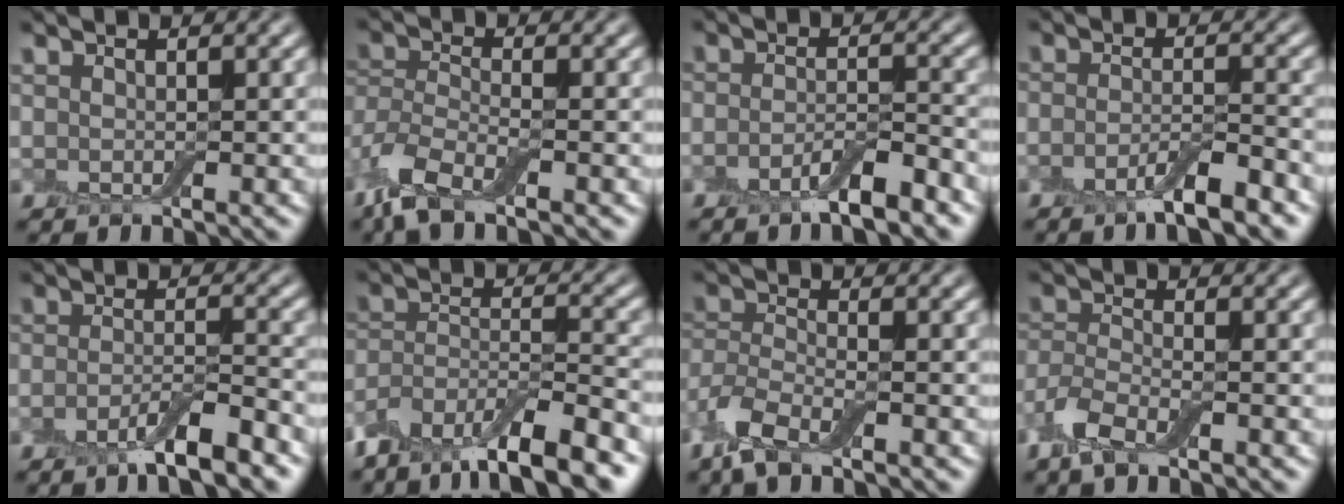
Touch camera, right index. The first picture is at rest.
{"total": 6.0, "force": [-4.0, 2.3, 3.8], "torque": [-0.081, -0.006, -0.090]}
{"total": 3.9, "force": [-2.6, 0.8, 2.9], "torque": [-0.052, 0.002, -0.052]}
{"total": 3.9, "force": [-2.5, 0.7, 2.9], "torque": [-0.052, 0.000, -0.053]}
{"total": 4.6, "force": [-3.0, 0.8, 3.4], "torque": [-0.057, 0.001, -0.061]}
{"total": 10.8, "force": [-8.3, 3.4, 6.0], "torque": [-0.109, 0.001, -0.149]}
{"total": 5.0, "force": [-3.3, 1.9, 3.3], "torque": [-0.072, -0.008, -0.078]}
{"total": 4.1, "force": [-2.6, 1.4, 2.7], "torque": [-0.062, -0.009, -0.066]}